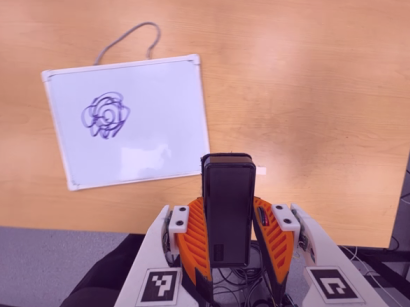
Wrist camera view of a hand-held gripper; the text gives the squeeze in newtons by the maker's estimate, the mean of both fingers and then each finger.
{"total": 4.1, "left": 2.7, "right": 5.5}